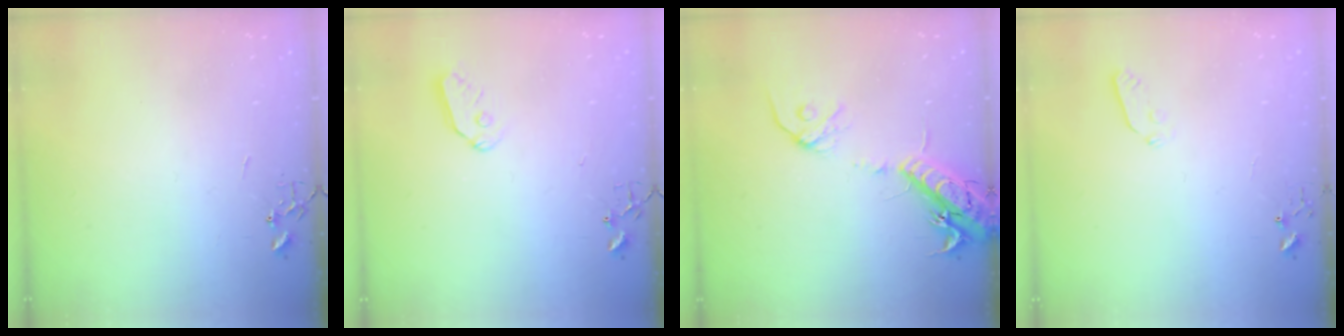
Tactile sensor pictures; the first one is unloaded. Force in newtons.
{"total": 7.4, "press": 7.4, "slide": 0.5}
{"total": 17.2, "press": 16.9, "slide": 3.1}
{"total": 3.7, "press": 3.6, "slide": 0.4}